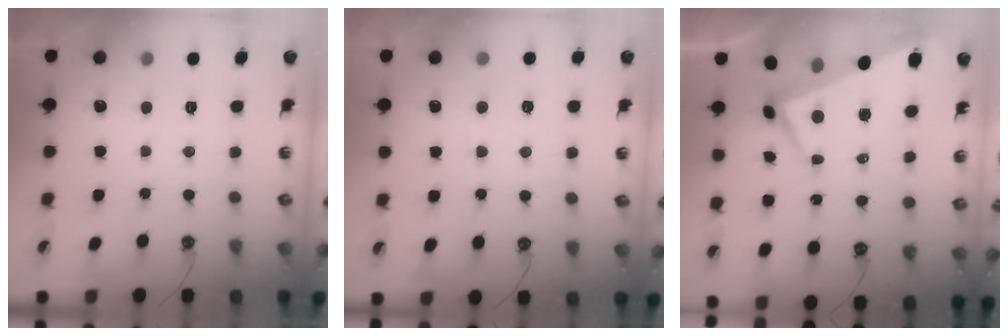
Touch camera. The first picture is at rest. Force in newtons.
{"total": 3.3, "press": 3.2, "slide": 0.4}
{"total": 1.4, "press": 1.1, "slide": 0.8}